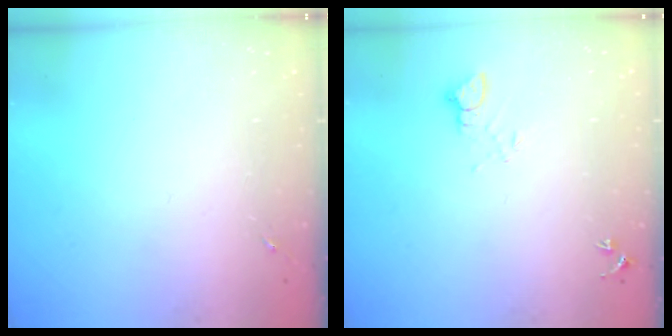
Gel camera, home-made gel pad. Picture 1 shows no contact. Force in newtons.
{"total": 3.9, "press": 3.8, "slide": 0.4}